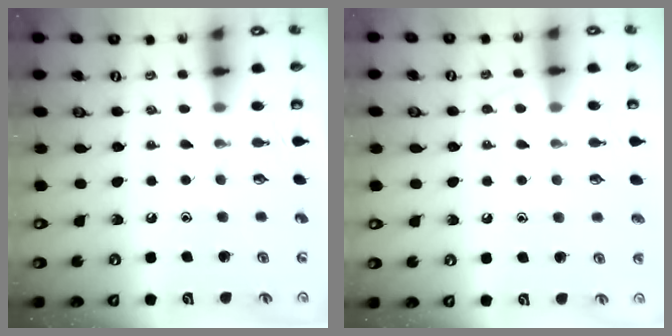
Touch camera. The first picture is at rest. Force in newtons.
{"total": 5.6, "press": 5.6, "slide": 0.5}